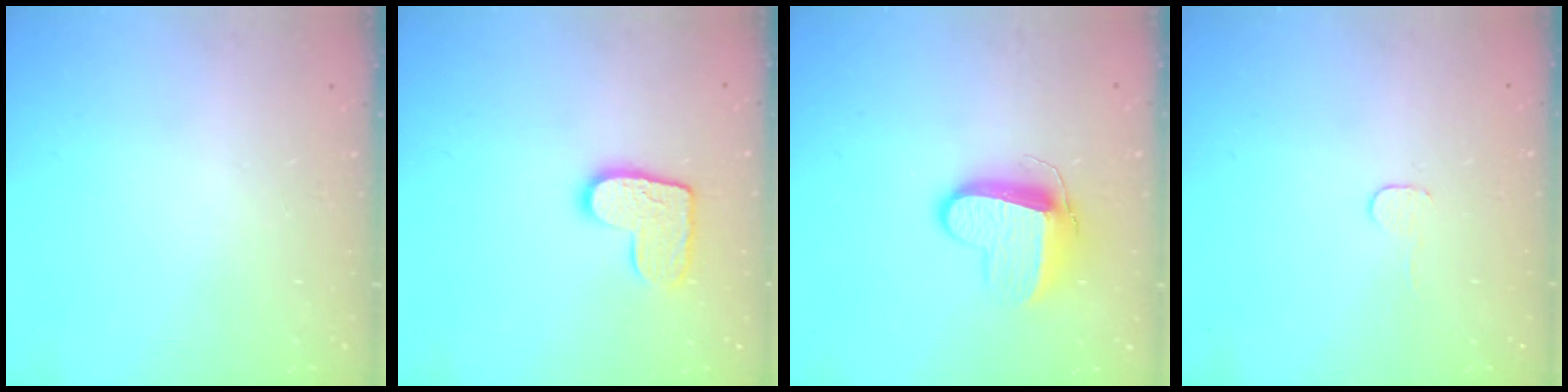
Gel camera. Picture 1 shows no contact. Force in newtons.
{"total": 10.7, "press": 10.7, "slide": 0.5}
{"total": 10.5, "press": 10.5, "slide": 0.8}
{"total": 2.7, "press": 2.7, "slide": 0.2}